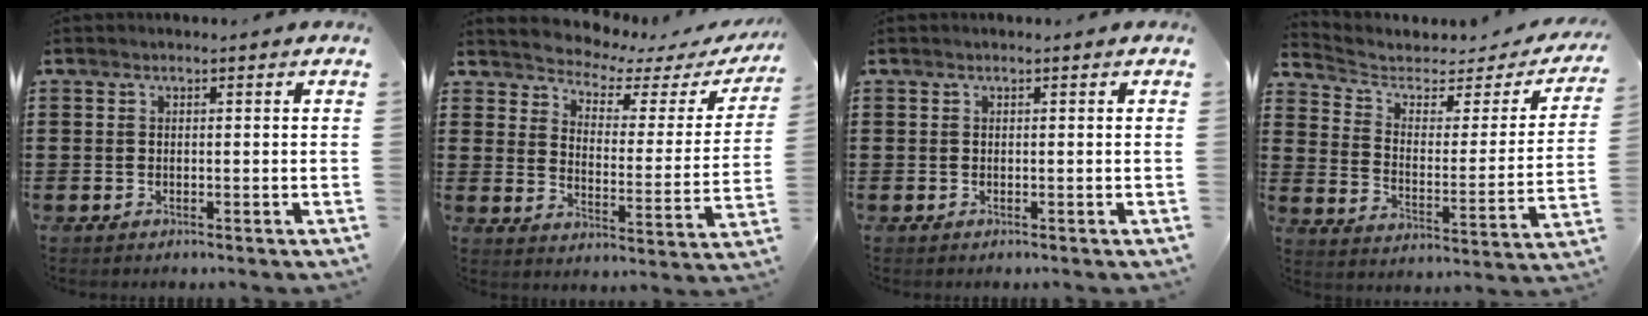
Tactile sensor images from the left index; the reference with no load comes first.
{"total": 3.1, "force": [2.9, 0.9, 0.7], "torque": [-0.038, -0.025, 0.039]}
{"total": 0.0}
{"total": 3.7, "force": [2.6, 2.1, 1.6], "torque": [-0.053, -0.015, 0.039]}